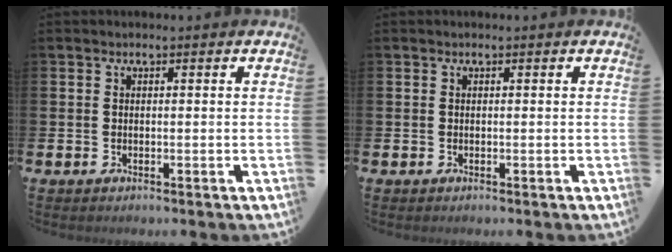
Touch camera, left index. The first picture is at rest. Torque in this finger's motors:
{"motor_torque": [0.00, 0.00, 0.00, 0.01]}